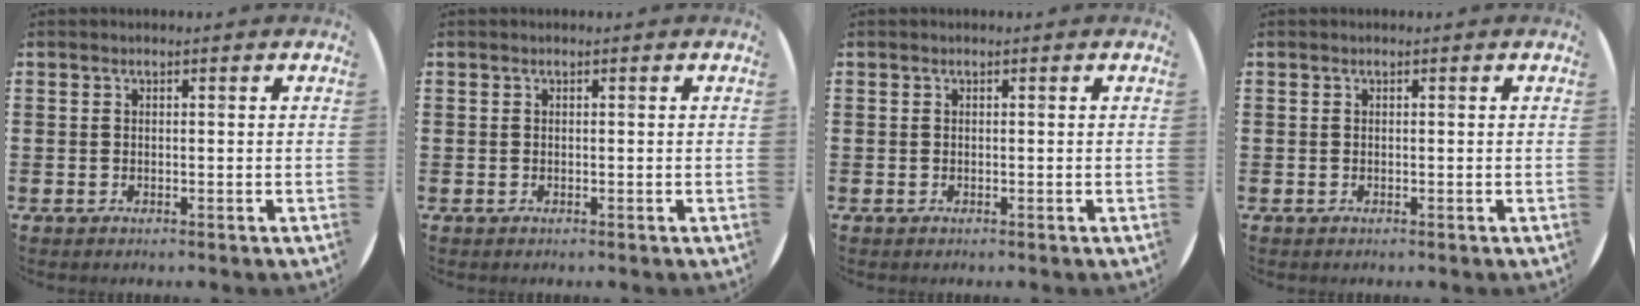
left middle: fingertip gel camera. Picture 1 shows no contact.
{"total": 0.0}
{"total": 0.0}
{"total": 0.0}